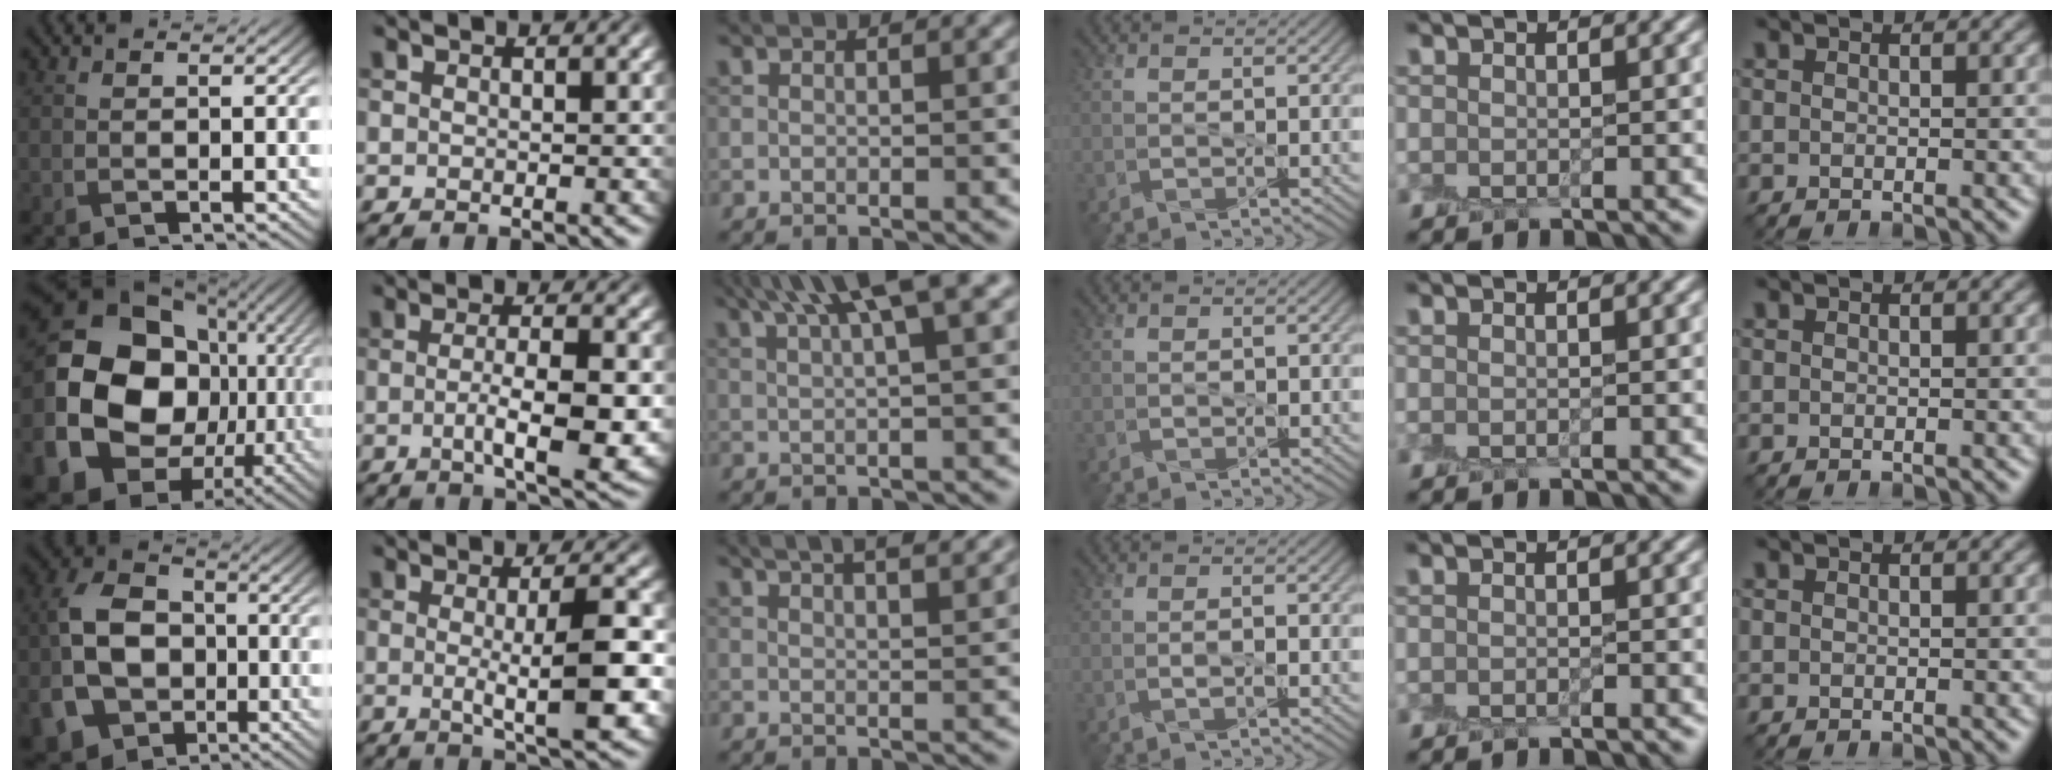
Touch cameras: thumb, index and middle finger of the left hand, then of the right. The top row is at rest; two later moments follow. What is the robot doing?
{"motion": "peel", "object": "plastic screen protector"}